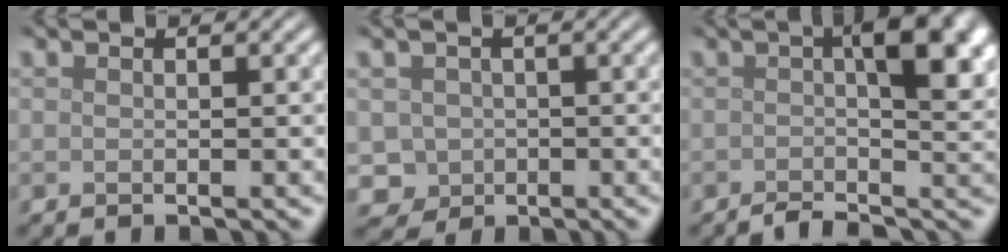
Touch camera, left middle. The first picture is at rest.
{"total": 2.5, "force": [-0.5, 2.4, 0.3], "torque": [0.002, 0.003, -0.005]}
{"total": 7.3, "force": [0.0, 2.4, 6.9], "torque": [-0.082, 0.009, -0.010]}